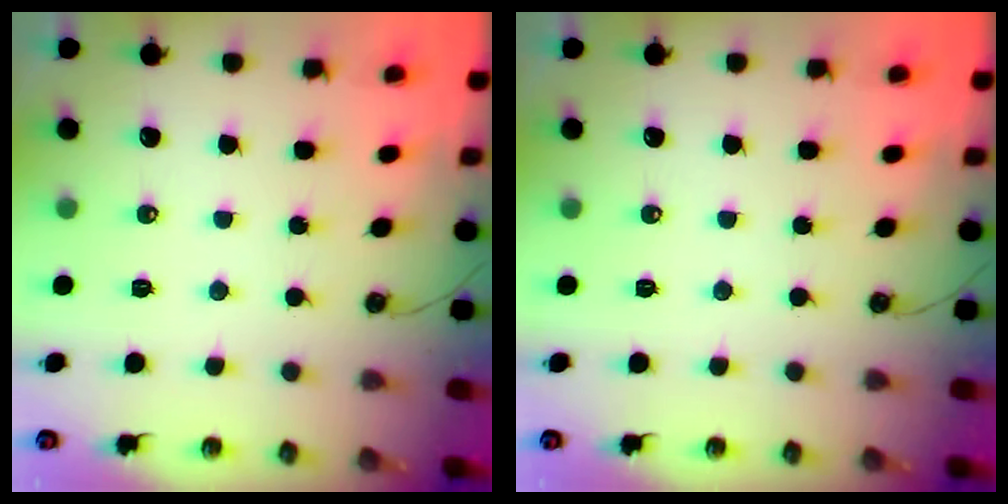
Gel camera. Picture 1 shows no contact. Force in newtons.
{"total": 0.0}